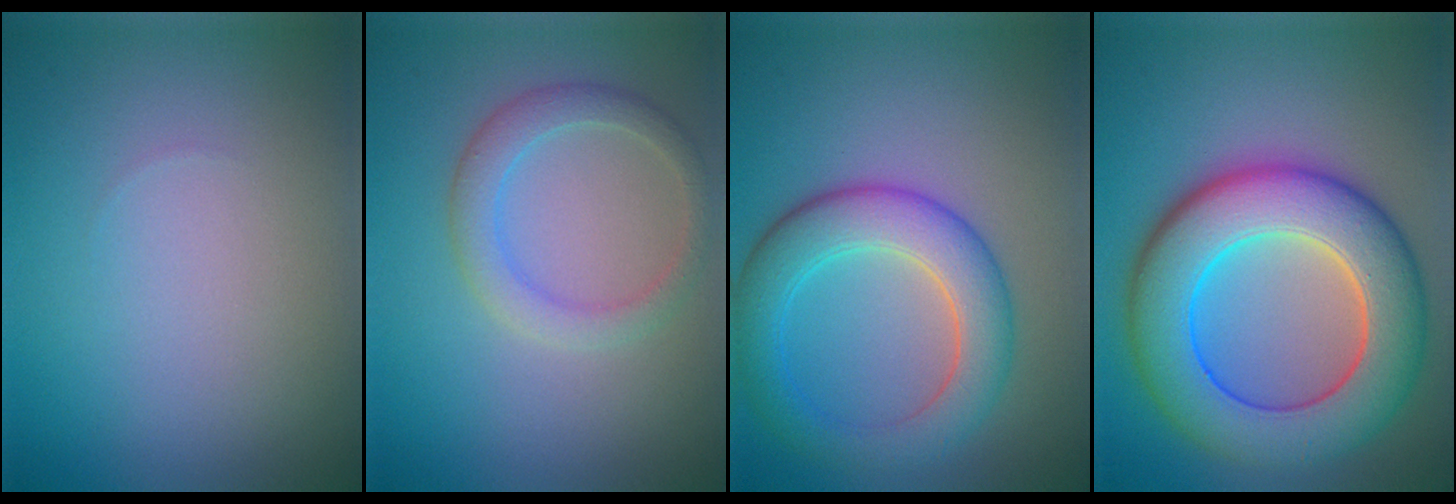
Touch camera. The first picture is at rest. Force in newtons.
{"total": 2.8, "press": 2.8, "slide": 0.3}
{"total": 5.9, "press": 5.9, "slide": 0.1}
{"total": 11.0, "press": 11.0, "slide": 0.4}